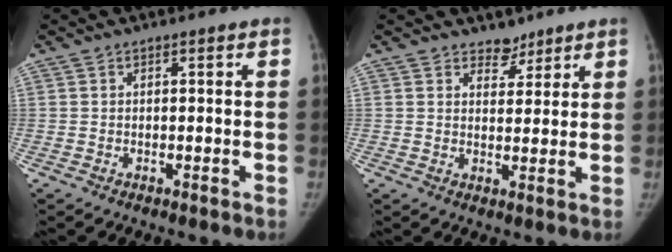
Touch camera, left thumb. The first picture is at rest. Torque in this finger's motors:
{"motor_torque": [0.47, -0.41, 0.28, -0.27, 0.06]}